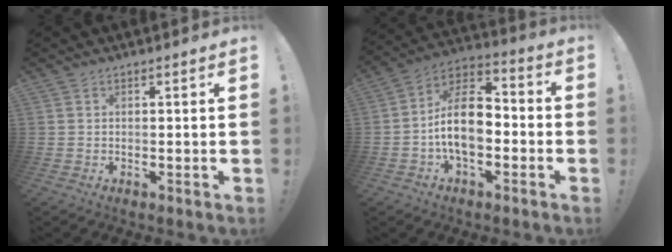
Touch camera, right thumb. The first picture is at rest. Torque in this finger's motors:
{"motor_torque": [1.81, 2.29, 1.39, -1.24, 0.46]}